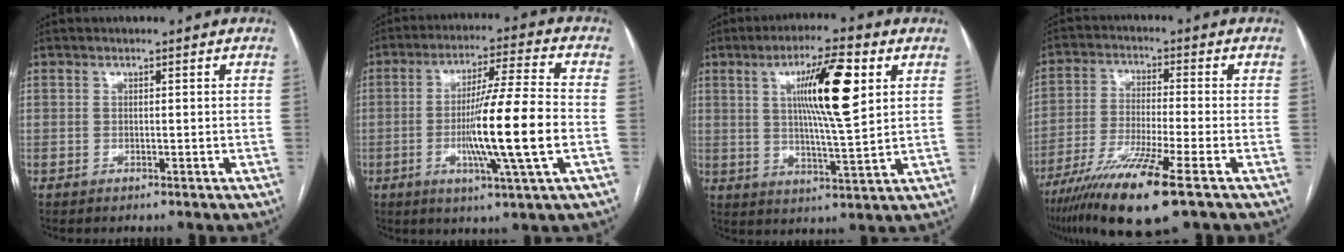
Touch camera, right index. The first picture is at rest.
{"total": 14.1, "force": [-2.6, -0.7, 13.8], "torque": [-0.244, -0.009, -0.053]}
{"total": 12.4, "force": [4.0, 1.1, 11.7], "torque": [-0.196, 0.005, 0.066]}
{"total": 13.5, "force": [-8.1, 0.1, 10.8], "torque": [-0.214, -0.037, -0.147]}